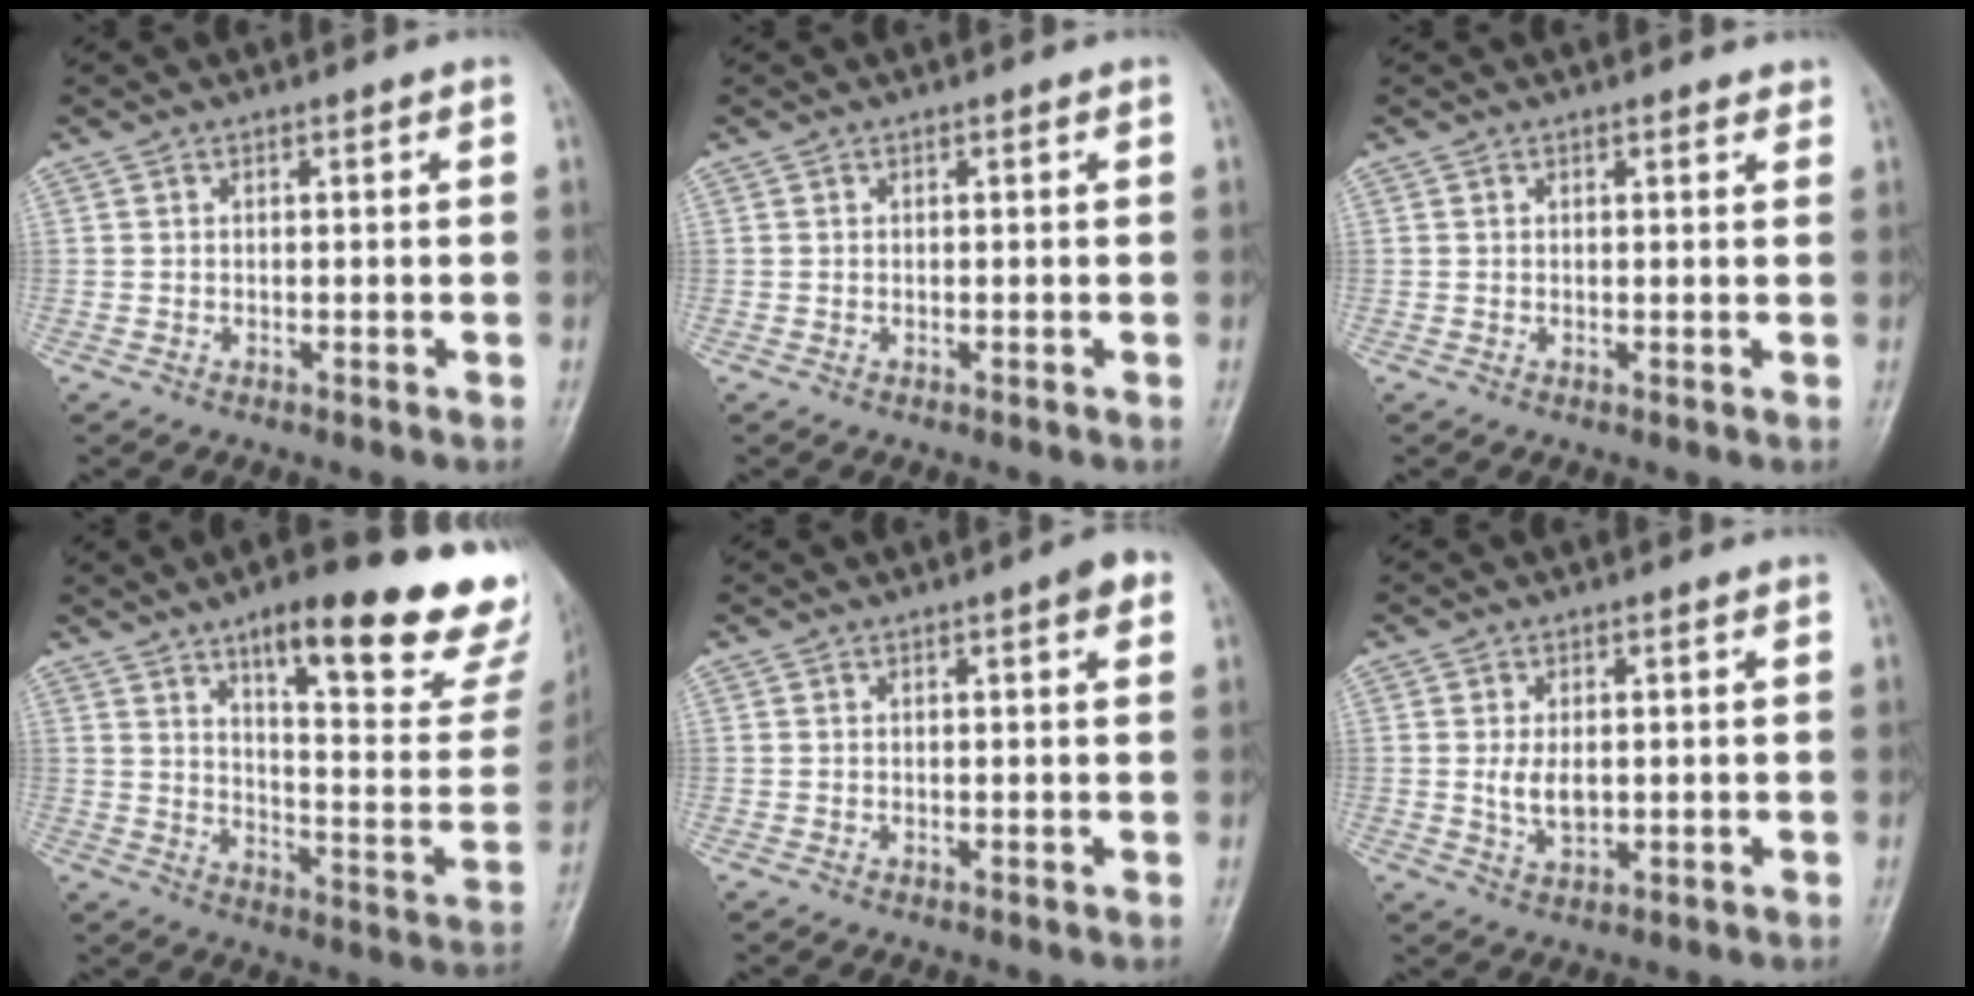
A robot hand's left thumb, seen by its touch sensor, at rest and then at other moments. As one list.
[{"total": 0.0}, {"total": 1.3, "force": [1.1, 0.5, 0.5], "torque": [0.002, -0.003, 0.012]}, {"total": 26.5, "force": [17.1, 6.9, 19.0], "torque": [-0.216, -0.076, 0.238]}, {"total": 2.7, "force": [1.2, 0.7, 2.2], "torque": [-0.022, 0.002, 0.012]}, {"total": 3.9, "force": [0.3, 2.3, 3.1], "torque": [-0.052, -0.008, 0.011]}]